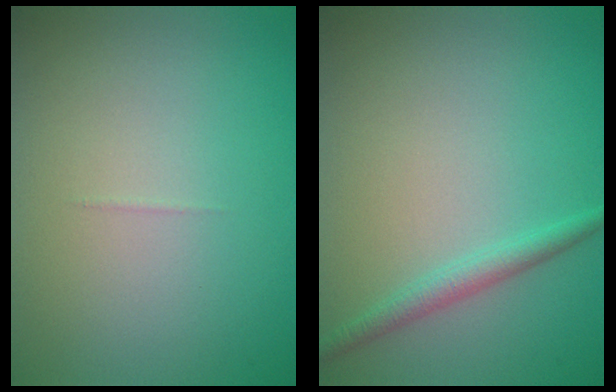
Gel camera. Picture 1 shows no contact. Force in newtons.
{"total": 1.8, "press": 1.8, "slide": 0.0}